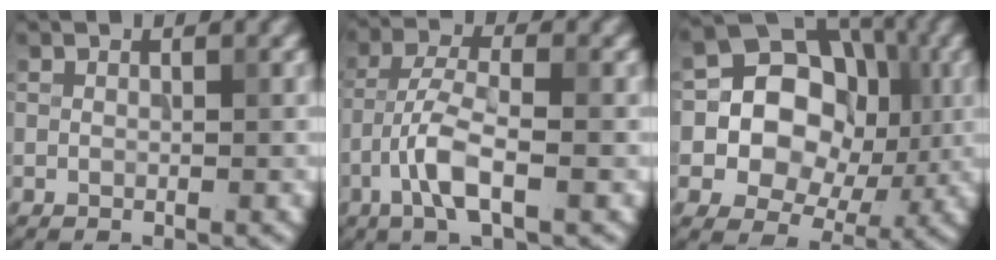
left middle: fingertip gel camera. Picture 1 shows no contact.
{"total": 4.7, "force": [-2.0, 1.3, 4.0], "torque": [-0.084, 0.006, -0.046]}
{"total": 12.1, "force": [0.8, 10.6, 5.9], "torque": [-0.092, 0.024, -0.007]}